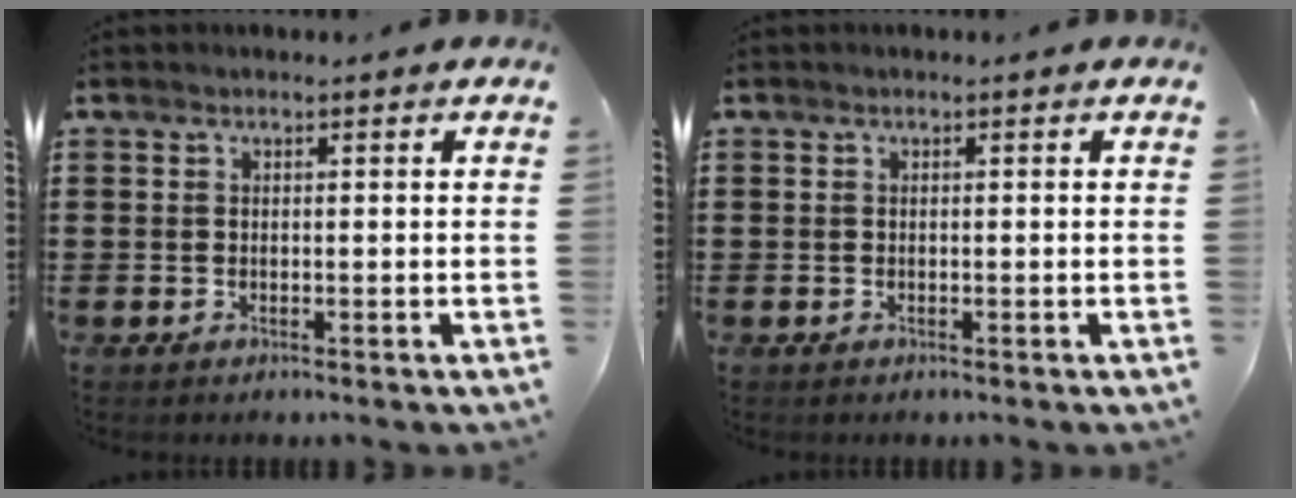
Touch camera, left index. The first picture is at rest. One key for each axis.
{"total": 0.0}